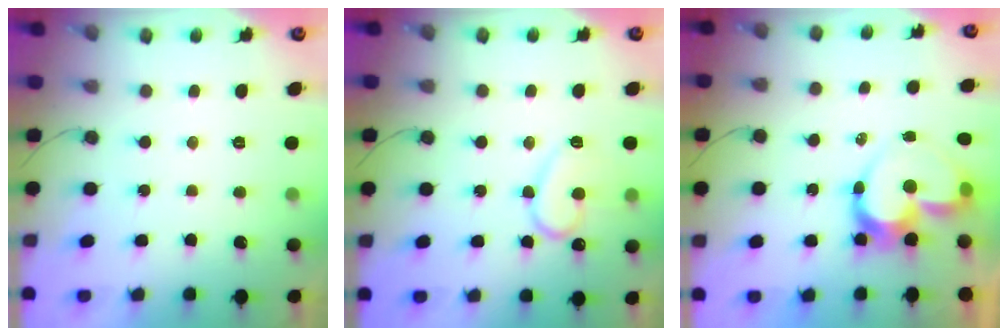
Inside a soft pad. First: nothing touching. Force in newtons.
{"total": 13.8, "press": 13.8, "slide": 1.3}
{"total": 12.6, "press": 12.6, "slide": 1.4}